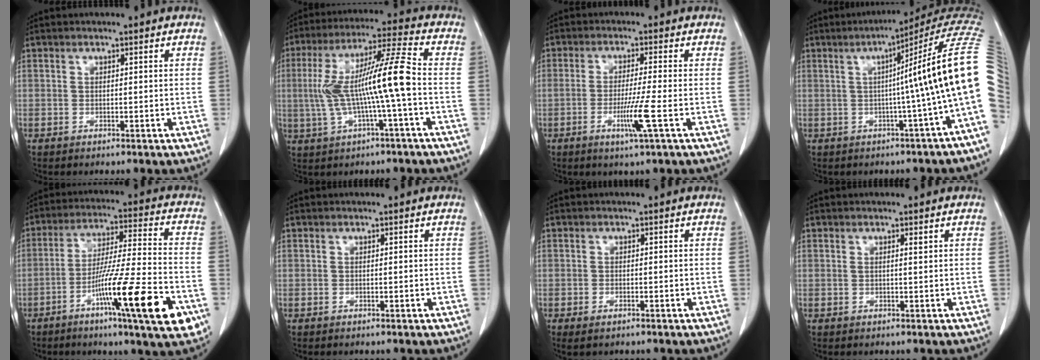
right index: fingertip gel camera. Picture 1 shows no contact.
{"total": 12.8, "force": [-1.0, -0.2, 12.8], "torque": [-0.242, 0.024, -0.019]}
{"total": 5.6, "force": [-1.8, -1.1, 5.2], "torque": [-0.092, -0.015, -0.034]}
{"total": 12.8, "force": [0.9, -2.0, 12.6], "torque": [-0.144, 0.032, 0.005]}
{"total": 18.6, "force": [-7.6, 0.1, 16.9], "torque": [-0.256, -0.021, -0.123]}
{"total": 0.0}
{"total": 4.4, "force": [-2.1, 2.2, 3.2], "torque": [-0.062, -0.013, -0.027]}
{"total": 0.8, "force": [0.5, 0.0, 0.6], "torque": [-0.008, 0.002, 0.010]}